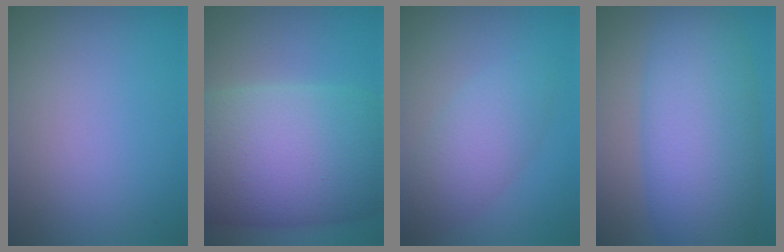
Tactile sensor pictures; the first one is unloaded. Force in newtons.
{"total": 15.4, "press": 15.4, "slide": 0.4}
{"total": 3.8, "press": 3.7, "slide": 0.3}
{"total": 10.4, "press": 10.4, "slide": 0.1}